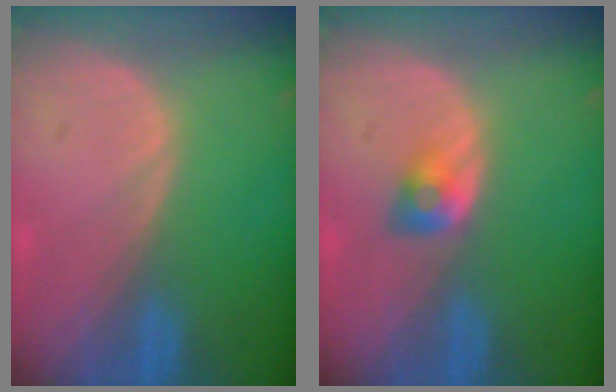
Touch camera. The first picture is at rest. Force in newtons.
{"total": 2.8, "press": 2.5, "slide": 1.3}